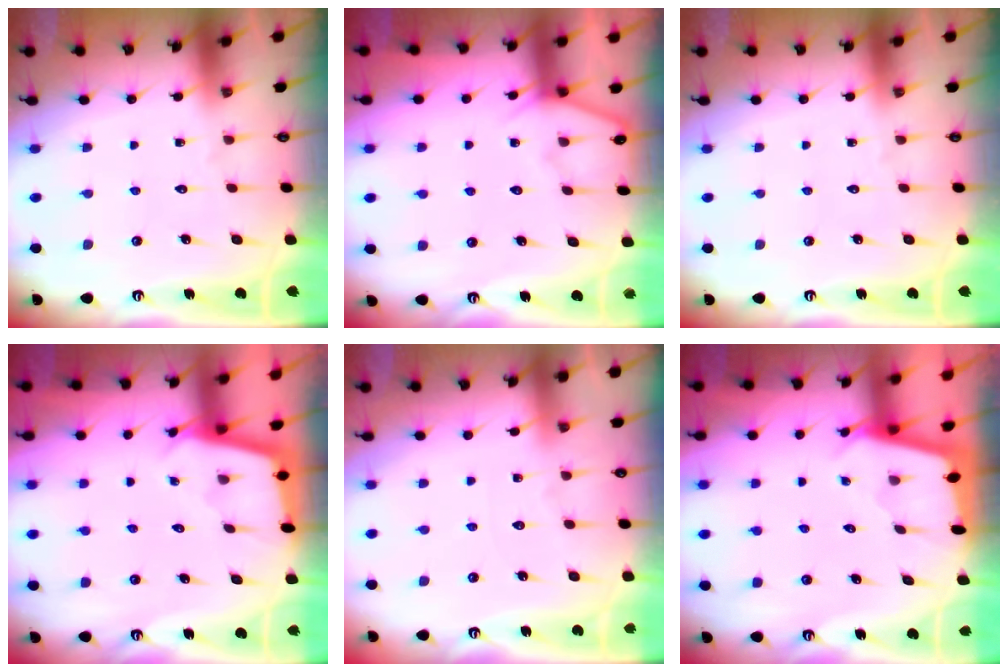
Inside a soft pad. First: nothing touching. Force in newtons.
{"total": 5.7, "press": 5.7, "slide": 0.7}
{"total": 0.0}
{"total": 2.3, "press": 2.3, "slide": 0.2}
{"total": 1.9, "press": 1.8, "slide": 0.4}
{"total": 1.8, "press": 1.8, "slide": 0.2}